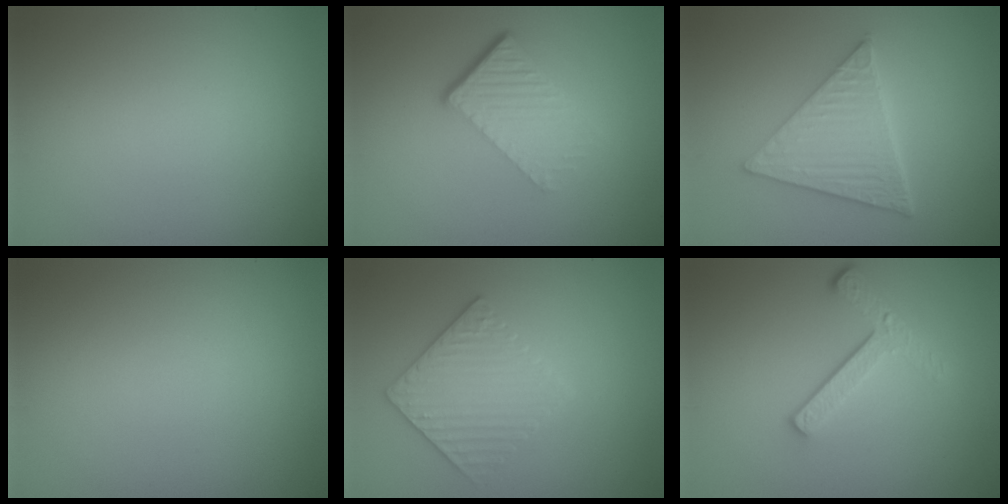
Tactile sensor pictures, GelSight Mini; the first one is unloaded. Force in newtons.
{"total": 4.6, "press": 2.9, "slide": 3.6}
{"total": 6.2, "press": 4.6, "slide": 4.1}
{"total": 0.0}
{"total": 3.5, "press": 3.5, "slide": 0.4}
{"total": 3.6, "press": 2.7, "slide": 2.5}